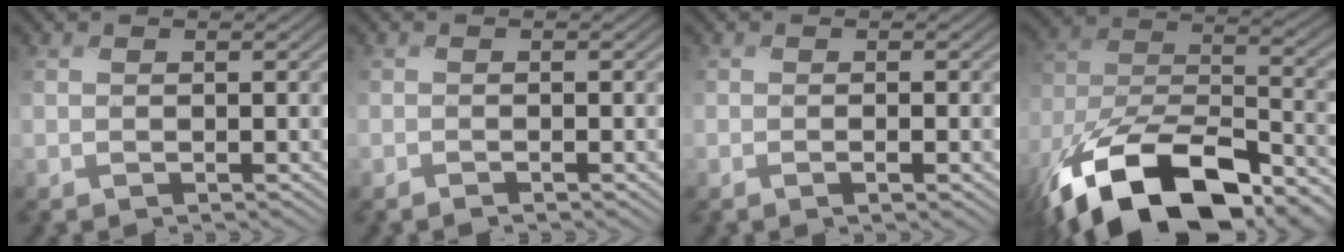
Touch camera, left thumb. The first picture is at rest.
{"total": 1.0, "force": [-0.7, 0.1, 0.7], "torque": [-0.012, 0.002, -0.015]}
{"total": 1.8, "force": [-0.6, 0.3, 1.7], "torque": [-0.030, 0.001, -0.012]}
{"total": 19.2, "force": [-12.5, 8.7, 11.8], "torque": [-0.265, -0.047, -0.206]}